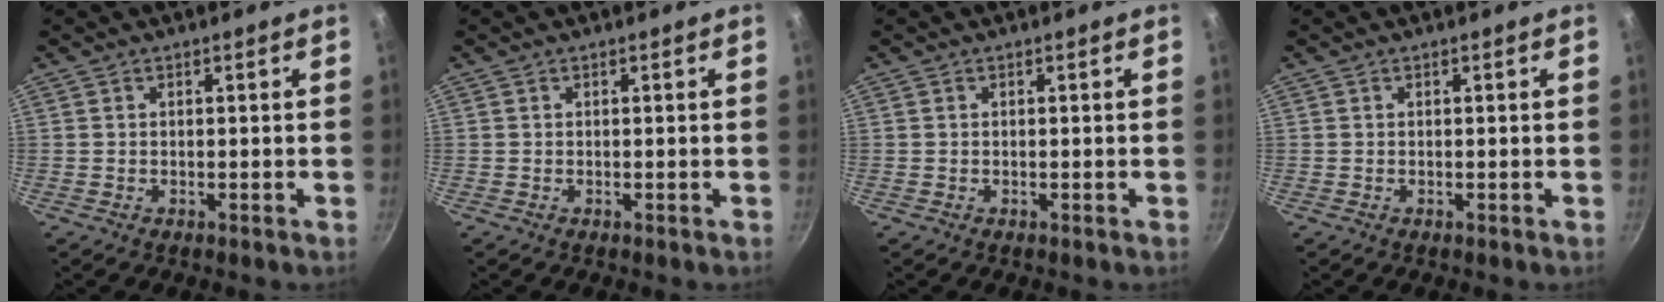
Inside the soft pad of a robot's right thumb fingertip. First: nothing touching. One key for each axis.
{"total": 0.0}
{"total": 0.0}
{"total": 0.0}